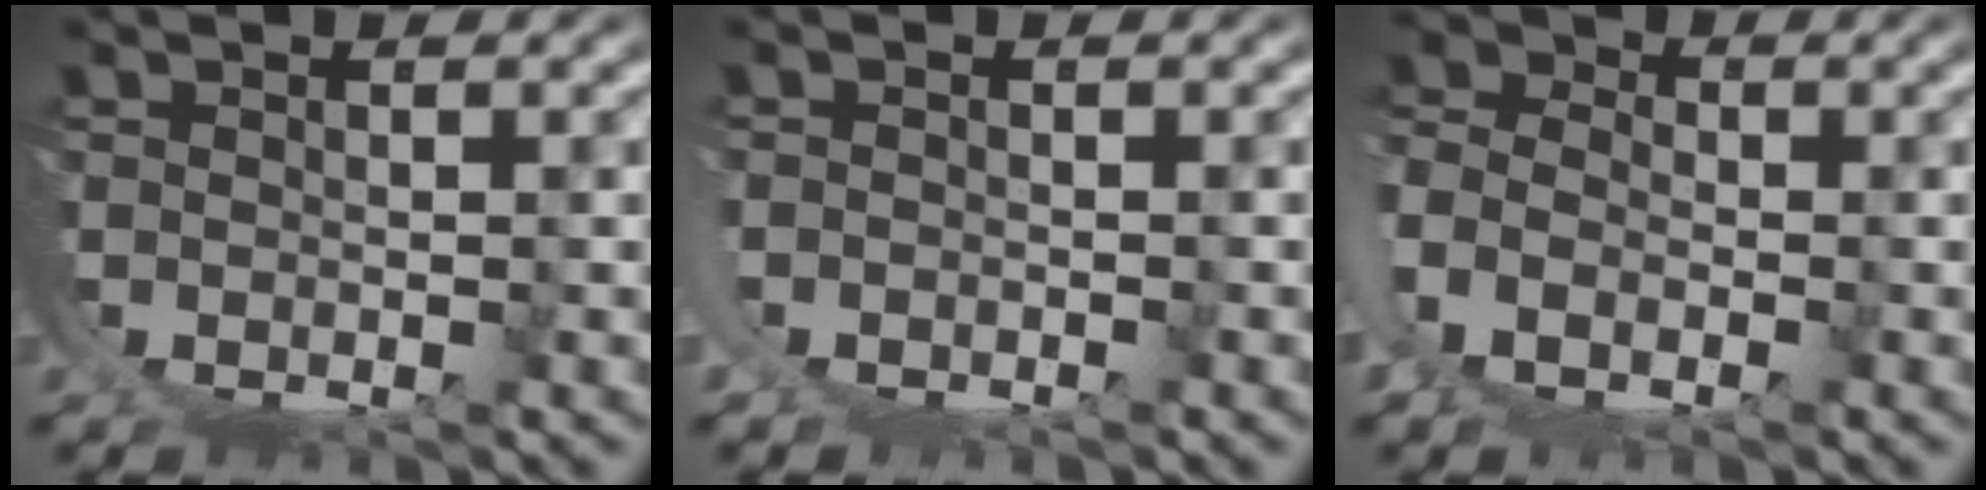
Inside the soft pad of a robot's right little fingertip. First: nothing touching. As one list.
[{"total": 2.0, "force": [0.0, 1.9, 0.6], "torque": [-0.024, -0.001, -0.002]}, {"total": 8.6, "force": [3.1, 6.8, 4.2], "torque": [-0.105, 0.003, 0.033]}]